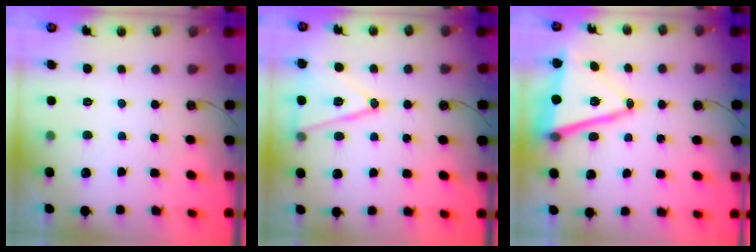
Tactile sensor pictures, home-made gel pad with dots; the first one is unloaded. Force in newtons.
{"total": 14.8, "press": 14.4, "slide": 3.4}
{"total": 16.6, "press": 16.2, "slide": 3.6}